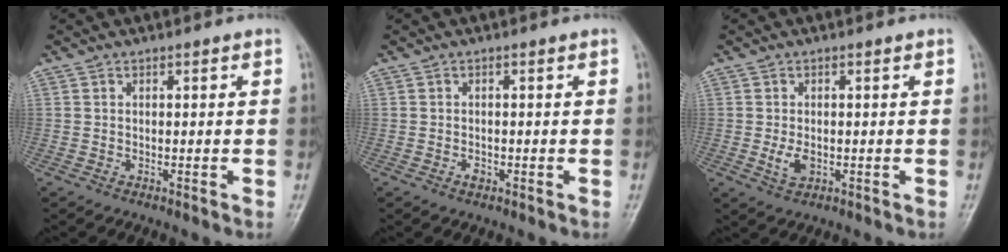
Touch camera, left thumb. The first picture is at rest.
{"total": 1.2, "force": [-0.5, 0.8, 0.7], "torque": [-0.010, 0.002, -0.008]}
{"total": 2.9, "force": [-0.4, 1.8, 2.3], "torque": [-0.044, -0.005, -0.003]}